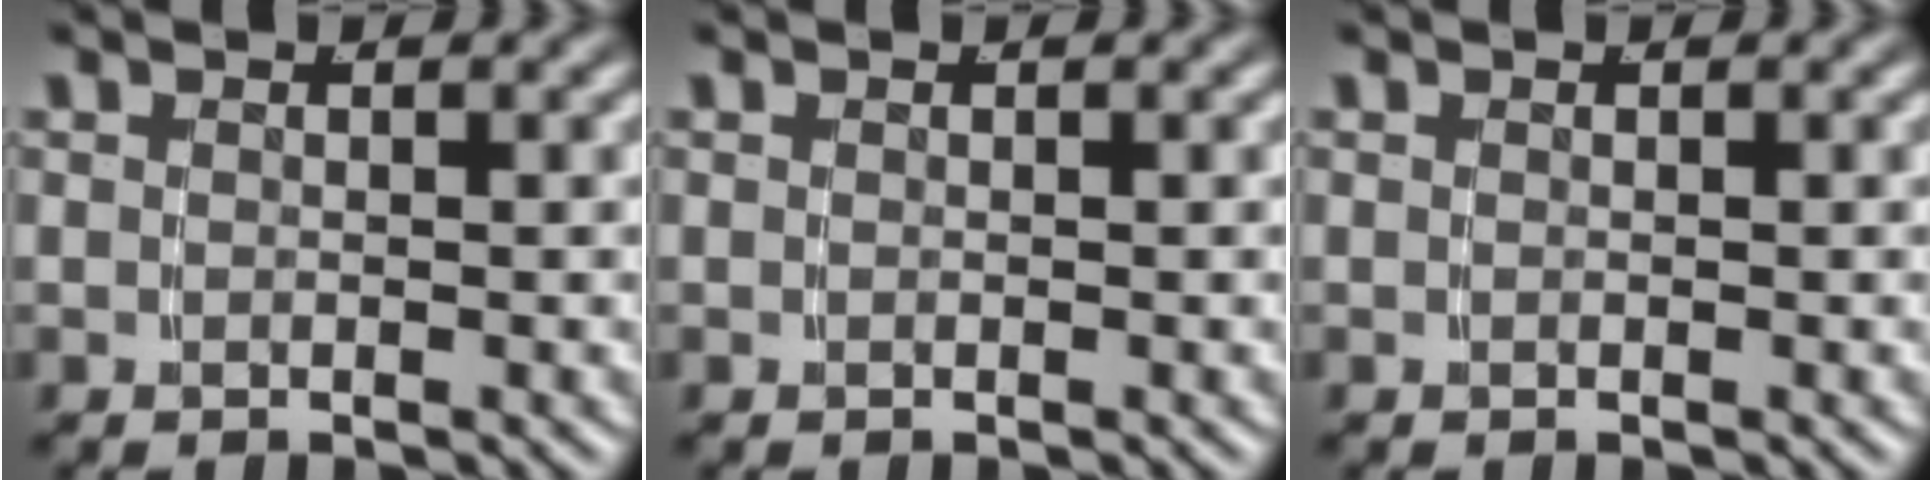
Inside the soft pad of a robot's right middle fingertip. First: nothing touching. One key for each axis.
{"total": 0.0}
{"total": 0.0}